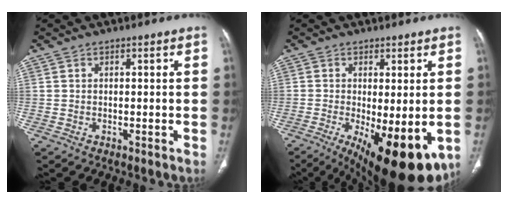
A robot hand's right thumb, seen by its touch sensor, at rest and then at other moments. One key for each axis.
{"total": 17.0, "fx": -5.8, "fy": 6.0, "fz": 14.8, "tx": -0.186, "ty": -0.027, "tz": -0.069}